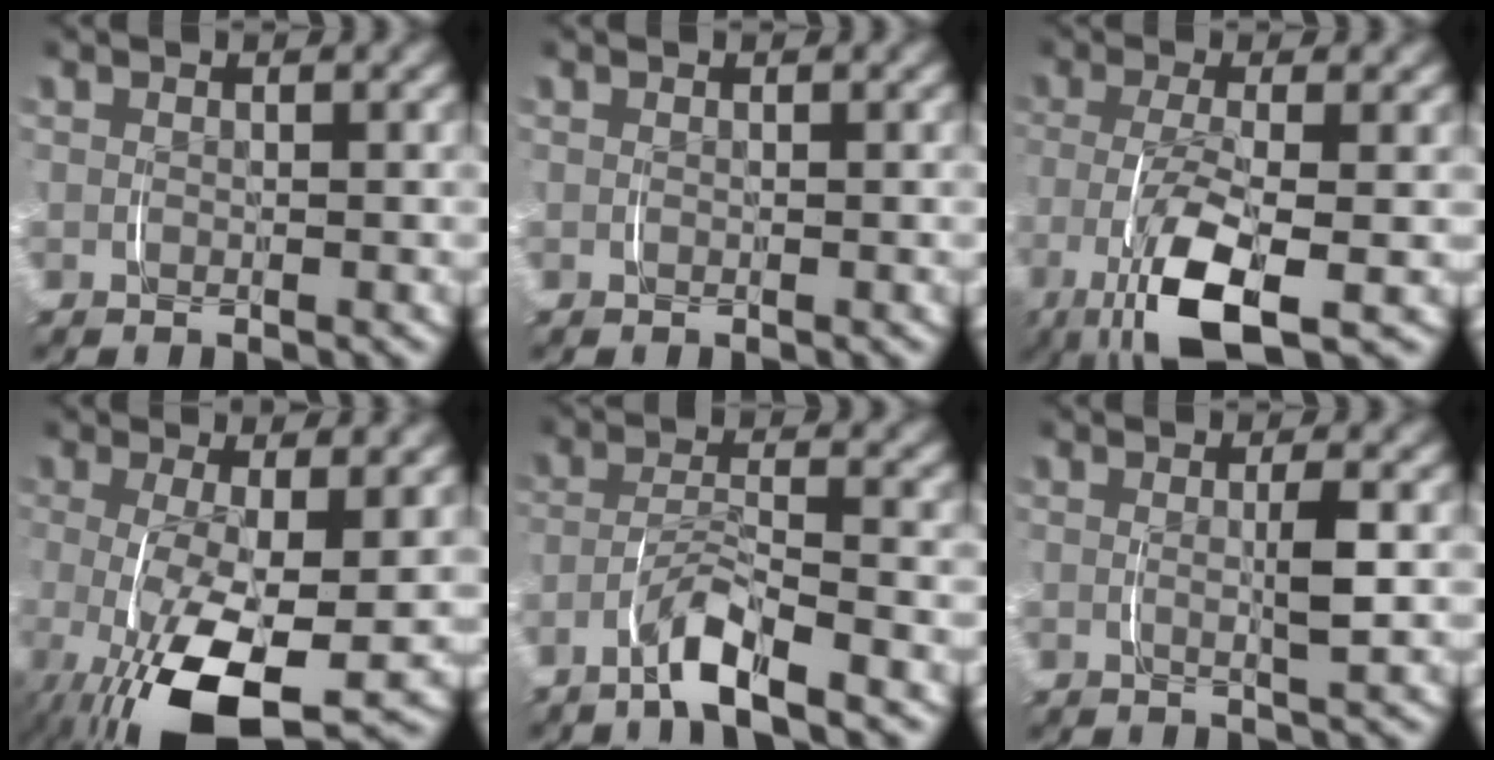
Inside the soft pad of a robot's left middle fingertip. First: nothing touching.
{"total": 0.0}
{"total": 6.6, "force": [-2.0, 2.1, 5.9], "torque": [-0.119, -0.011, -0.028]}
{"total": 8.3, "force": [-1.5, 2.9, 7.6], "torque": [-0.144, -0.027, -0.015]}
{"total": 3.7, "force": [-2.6, 0.5, 2.6], "torque": [-0.042, 0.010, -0.053]}
{"total": 2.0, "force": [0.3, -0.1, 2.0], "torque": [-0.031, -0.002, 0.005]}